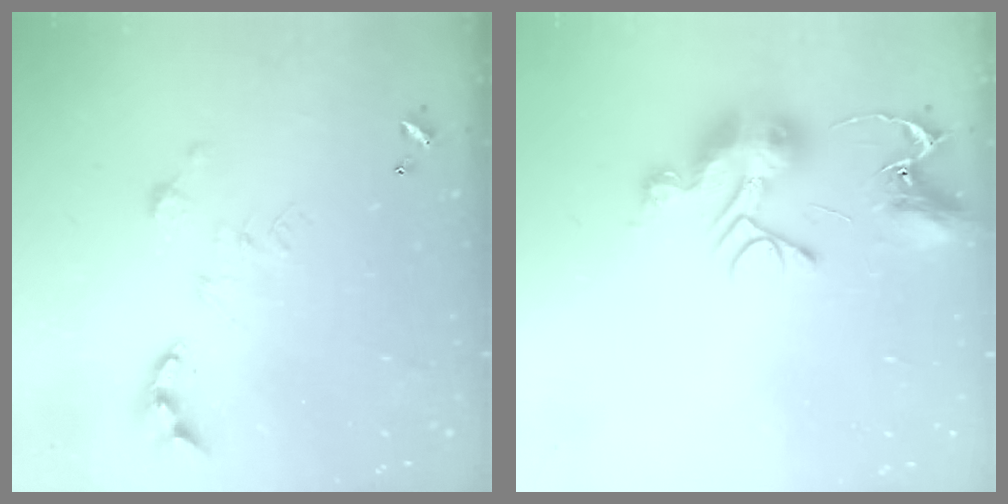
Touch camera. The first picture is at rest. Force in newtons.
{"total": 11.3, "press": 11.3, "slide": 1.1}